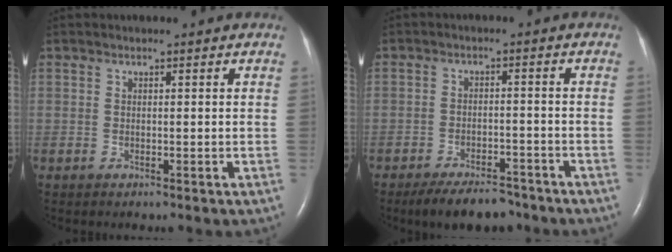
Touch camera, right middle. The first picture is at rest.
{"total": 7.6, "force": [-6.3, 2.7, 3.3], "torque": [-0.050, -0.005, -0.101]}